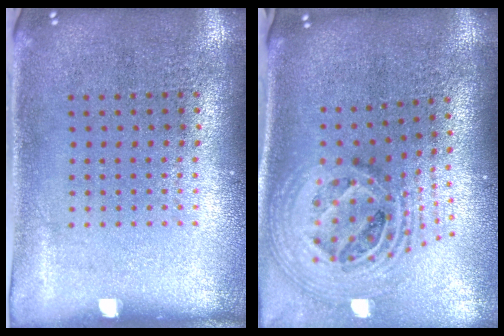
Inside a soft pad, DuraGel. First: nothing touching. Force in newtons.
{"total": 2.5, "press": 1.8, "slide": 1.7}